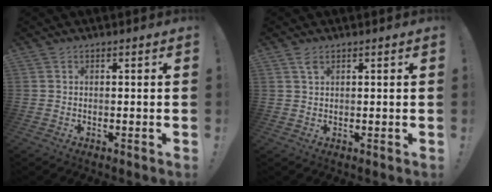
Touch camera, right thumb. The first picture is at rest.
{"total": 2.3, "force": [1.4, 0.9, 1.6], "torque": [-0.030, -0.001, 0.024]}